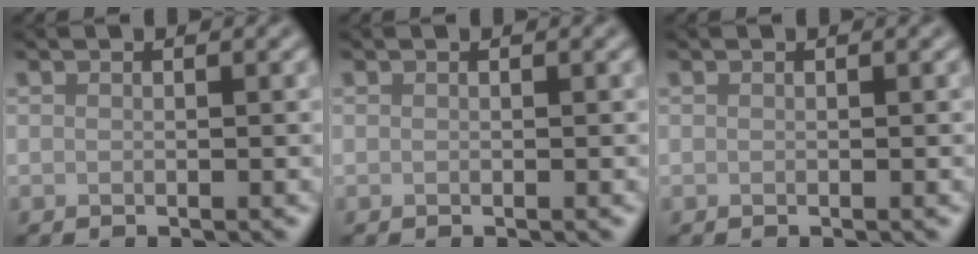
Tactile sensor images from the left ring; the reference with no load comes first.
{"total": 0.0}
{"total": 0.0}